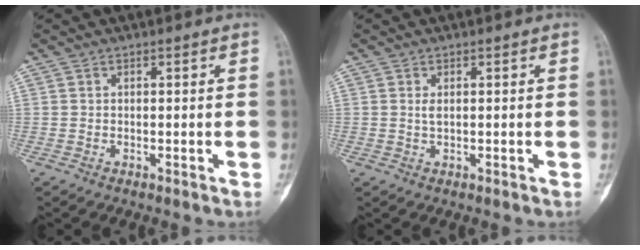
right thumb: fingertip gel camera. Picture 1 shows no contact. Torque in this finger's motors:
{"motor_torque": [0.60, -0.10, 0.01, -0.75, 0.04]}